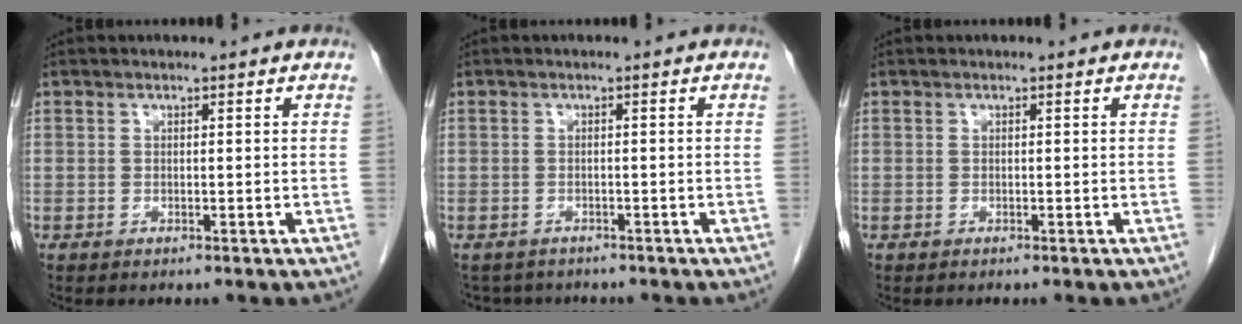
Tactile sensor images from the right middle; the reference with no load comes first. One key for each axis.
{"total": 3.8, "fx": -3.4, "fy": 1.6, "fz": 0.1, "tx": 0.000, "ty": -0.002, "tz": -0.049}
{"total": 0.0}